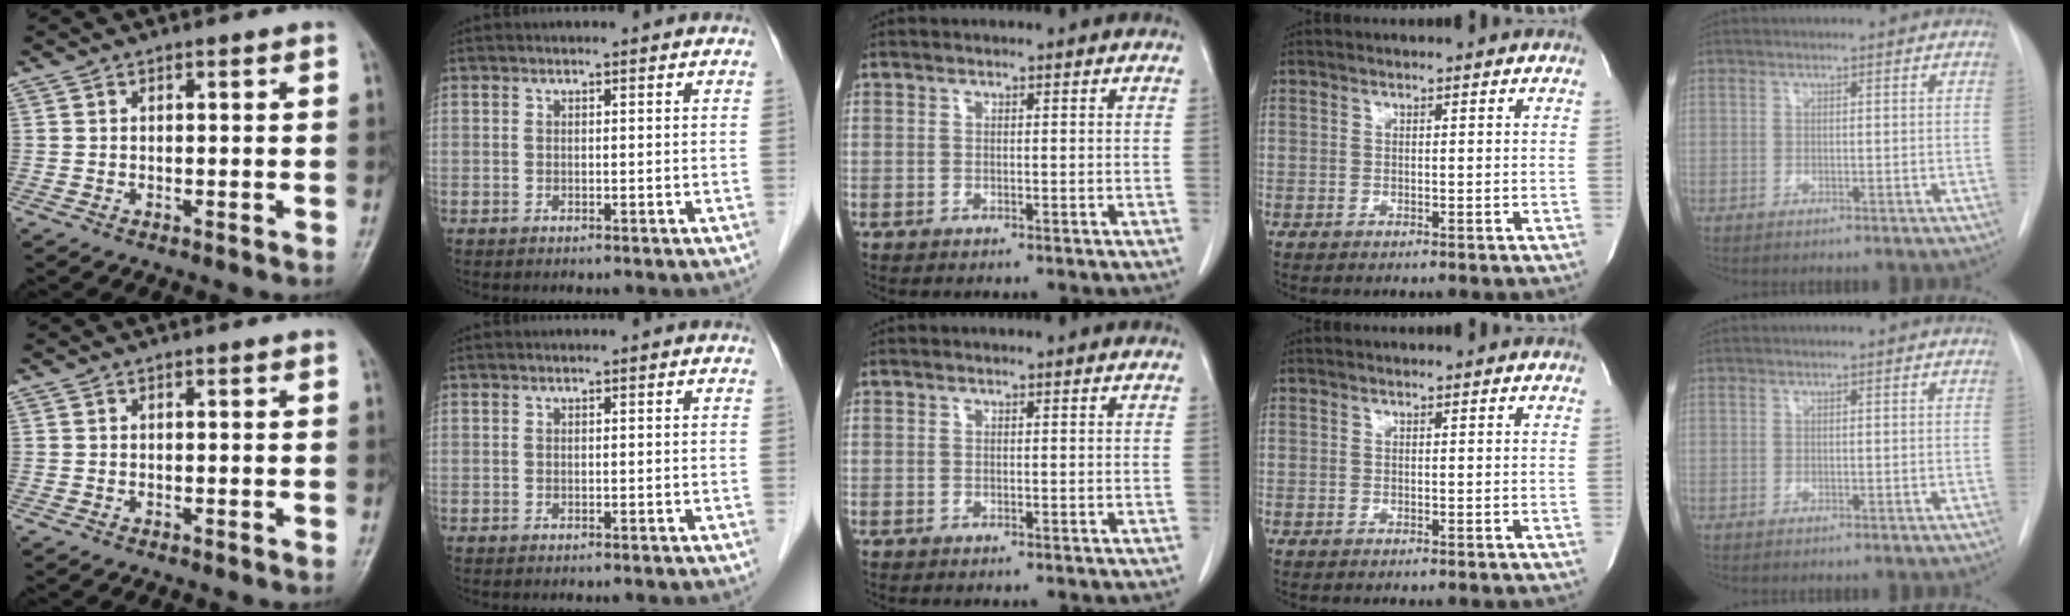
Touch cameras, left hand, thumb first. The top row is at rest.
{}